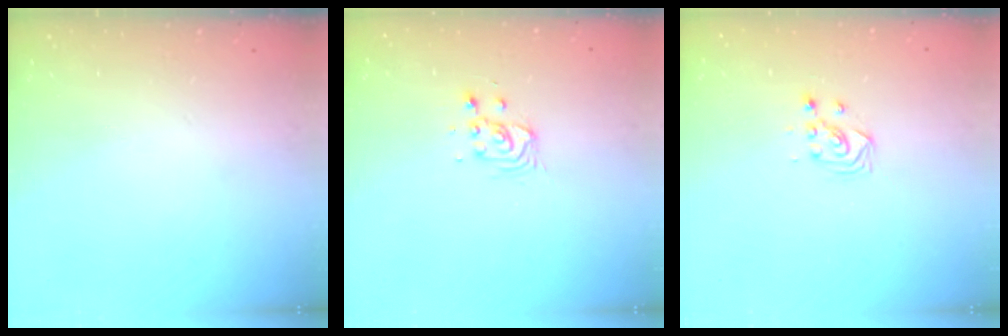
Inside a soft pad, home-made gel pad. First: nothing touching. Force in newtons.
{"total": 3.4, "press": 3.4, "slide": 0.4}
{"total": 2.9, "press": 2.9, "slide": 0.3}